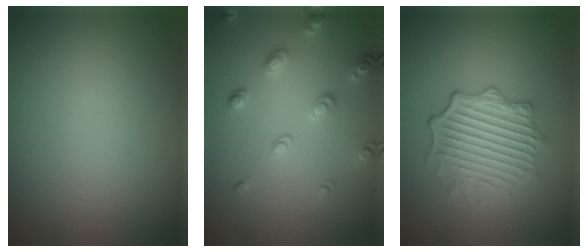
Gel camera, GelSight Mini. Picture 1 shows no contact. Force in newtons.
{"total": 2.6, "press": 2.4, "slide": 0.9}
{"total": 4.9, "press": 4.1, "slide": 2.8}